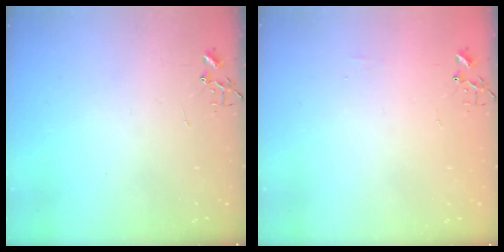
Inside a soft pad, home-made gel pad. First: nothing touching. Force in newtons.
{"total": 3.8, "press": 3.7, "slide": 0.6}